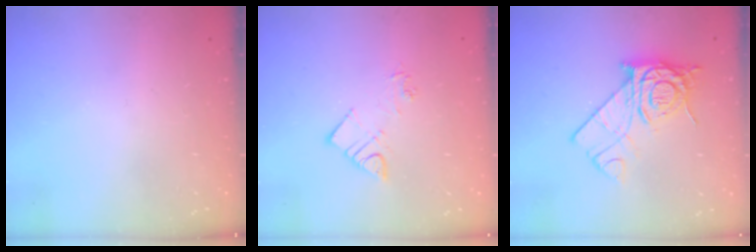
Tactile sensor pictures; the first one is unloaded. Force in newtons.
{"total": 7.3, "press": 7.2, "slide": 0.7}
{"total": 14.2, "press": 14.1, "slide": 1.1}